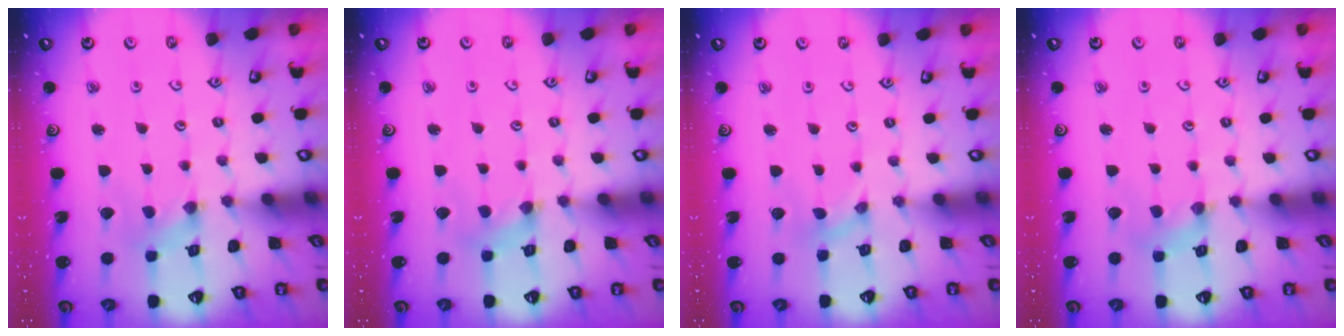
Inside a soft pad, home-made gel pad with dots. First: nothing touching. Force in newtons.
{"total": 1.6, "press": 1.6, "slide": 0.4}
{"total": 0.0}
{"total": 2.5, "press": 2.5, "slide": 0.3}